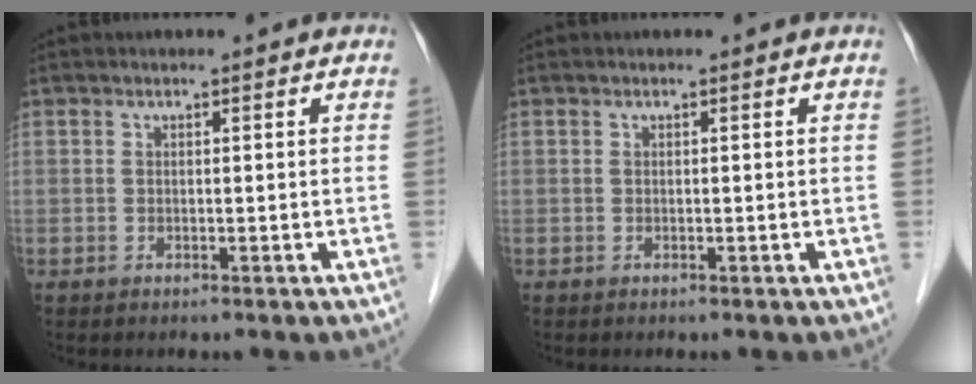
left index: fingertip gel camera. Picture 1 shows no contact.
{"total": 0.0}